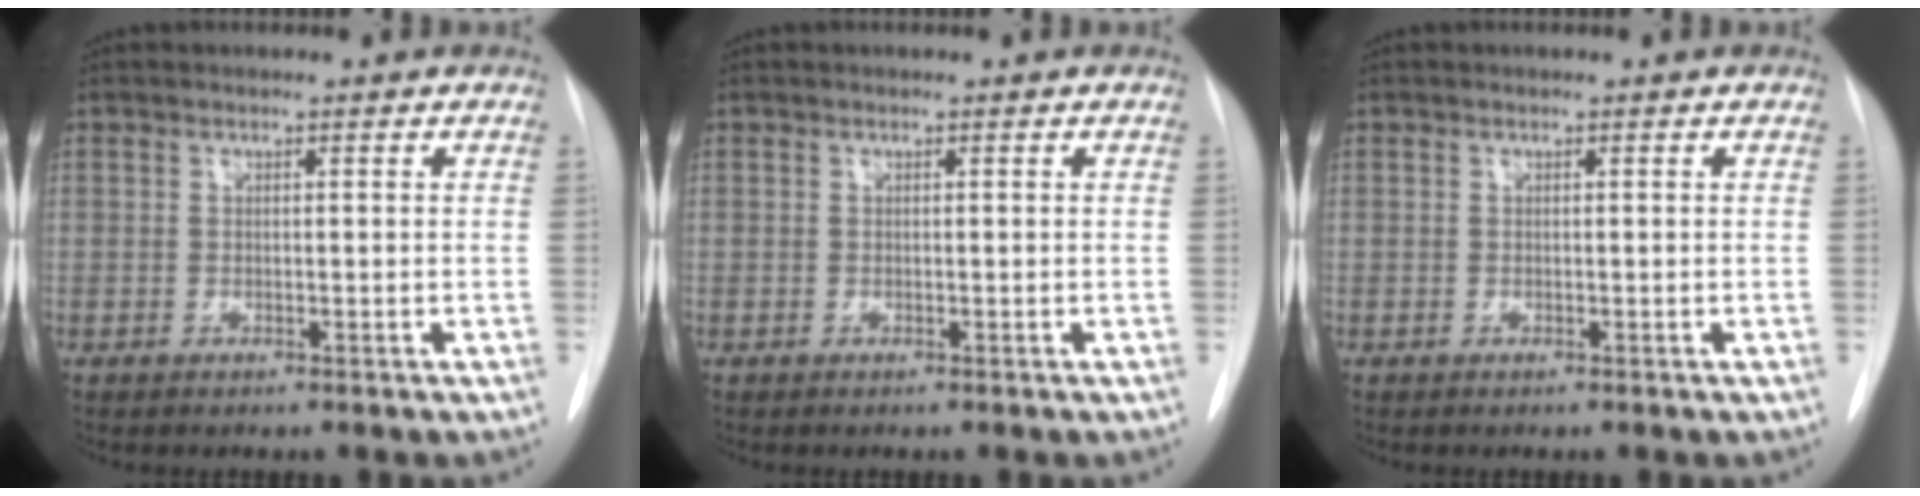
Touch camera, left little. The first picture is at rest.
{"total": 0.0}
{"total": 0.0}